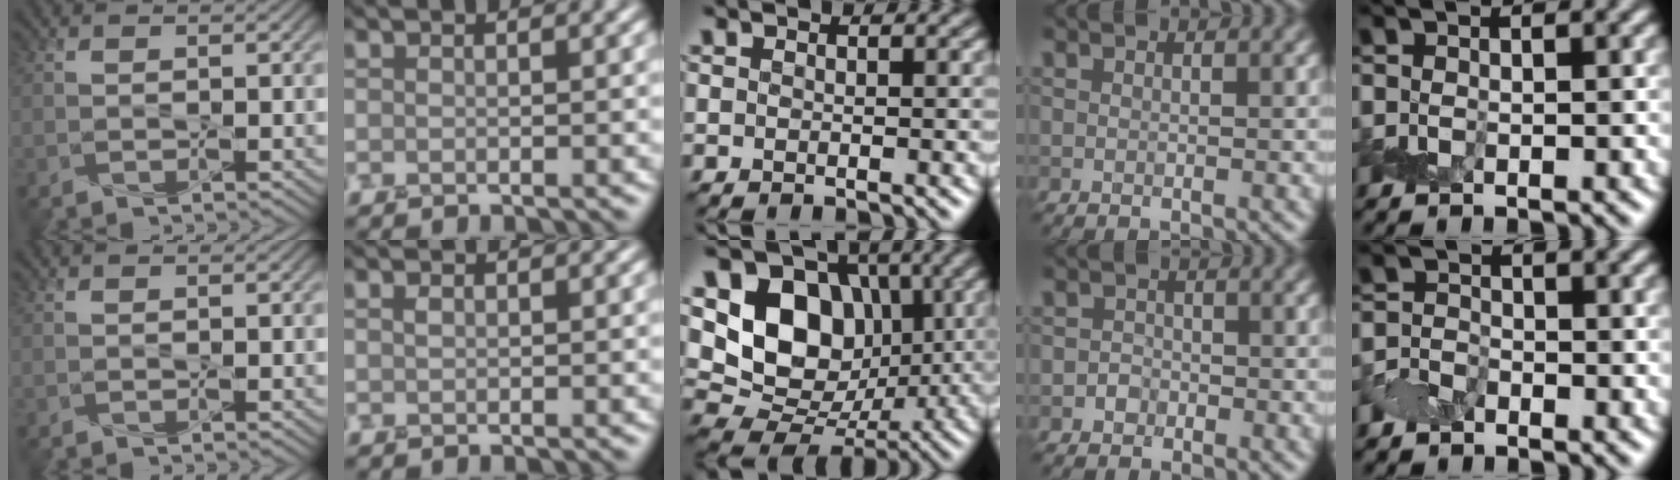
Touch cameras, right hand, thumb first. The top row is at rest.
{"index": {"total": 0.5, "force": [0.5, 0.3, 0.0], "torque": [-0.001, 0.005, 0.009]}, "middle": {"total": 10.0, "force": [1.9, 7.8, 5.9], "torque": [-0.110, -0.013, 0.024]}, "ring": {"total": 1.1, "force": [-0.5, 1.0, 0.2], "torque": [0.006, 0.001, -0.009]}, "little": {"total": 1.4, "force": [-1.0, 1.0, 0.3], "torque": [-0.007, 0.005, -0.025]}}